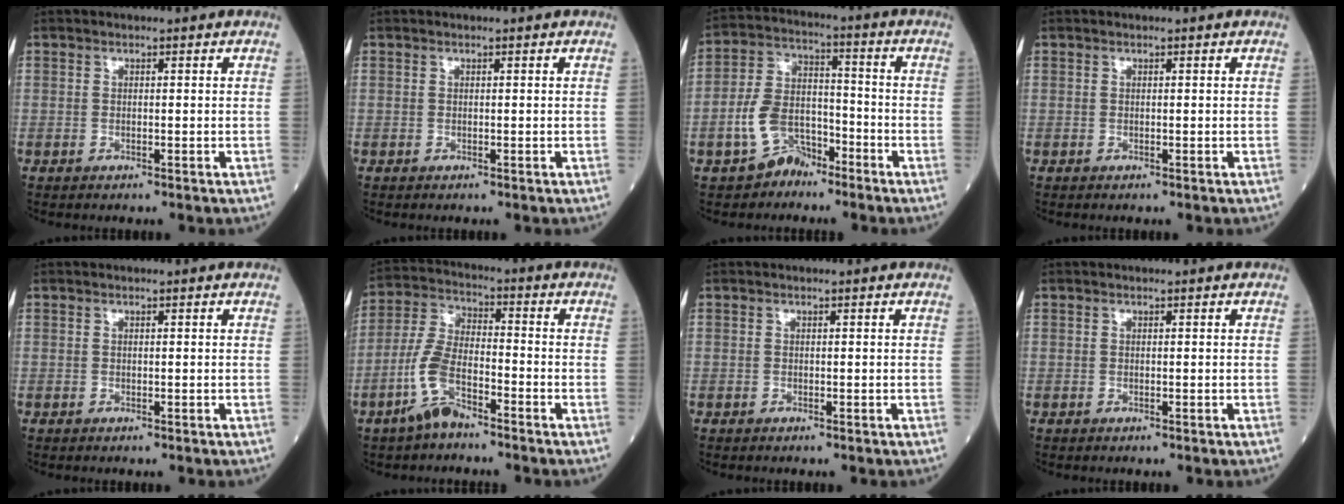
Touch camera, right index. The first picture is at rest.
{"total": 0.0}
{"total": 7.8, "force": [-4.8, 5.0, 3.6], "torque": [-0.091, 0.023, -0.088]}
{"total": 0.0}
{"total": 0.0}
{"total": 8.0, "force": [-4.8, 2.8, 5.8], "torque": [-0.135, 0.002, -0.099]}
{"total": 0.0}
{"total": 0.0}